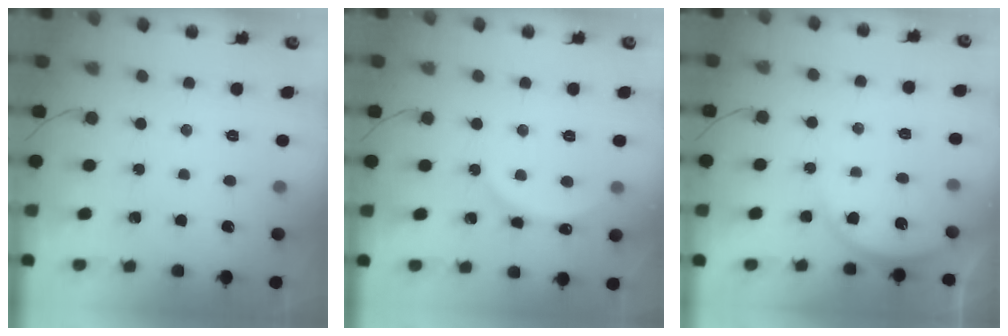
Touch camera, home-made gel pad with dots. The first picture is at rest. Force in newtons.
{"total": 2.9, "press": 2.9, "slide": 0.3}
{"total": 6.1, "press": 6.1, "slide": 0.6}